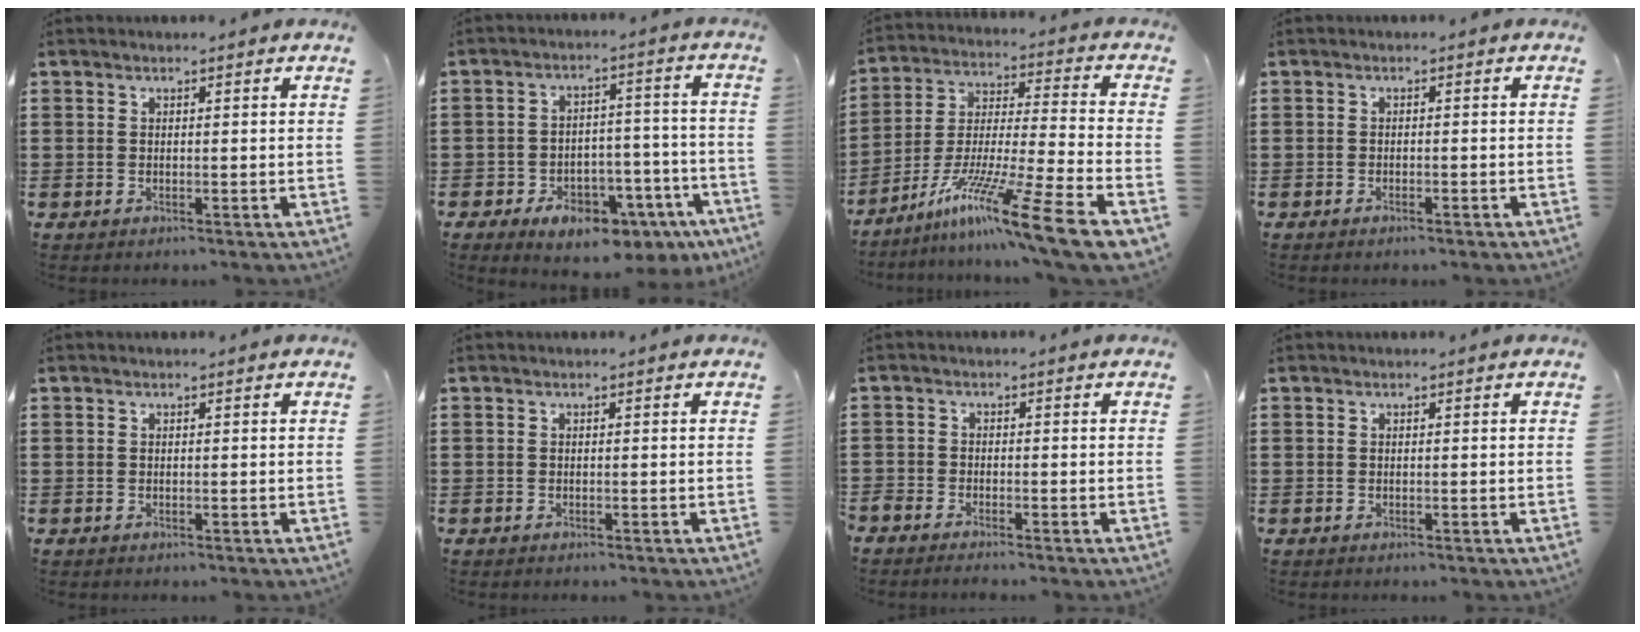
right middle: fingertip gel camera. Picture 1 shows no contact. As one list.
[{"total": 7.2, "force": [-5.3, 2.9, 3.9], "torque": [-0.065, 0.023, -0.094]}, {"total": 14.9, "force": [-10.4, -0.4, 10.7], "torque": [-0.198, 0.006, -0.196]}, {"total": 0.7, "force": [-0.7, 0.1, 0.3], "torque": [-0.008, -0.001, -0.013]}, {"total": 0.0}, {"total": 0.0}, {"total": 1.6, "force": [-1.6, 0.1, 0.2], "torque": [-0.007, 0.001, -0.033]}, {"total": 0.0}]